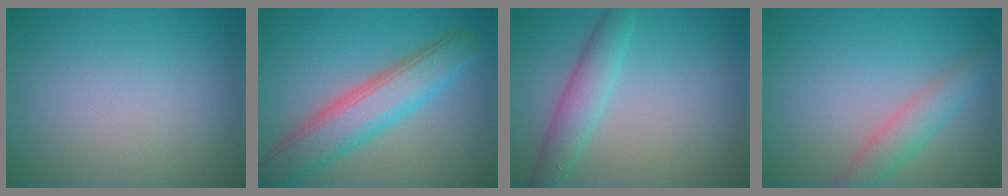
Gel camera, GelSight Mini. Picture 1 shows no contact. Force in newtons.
{"total": 6.5, "press": 6.5, "slide": 0.3}
{"total": 3.2, "press": 3.2, "slide": 0.1}
{"total": 2.9, "press": 2.9, "slide": 0.1}